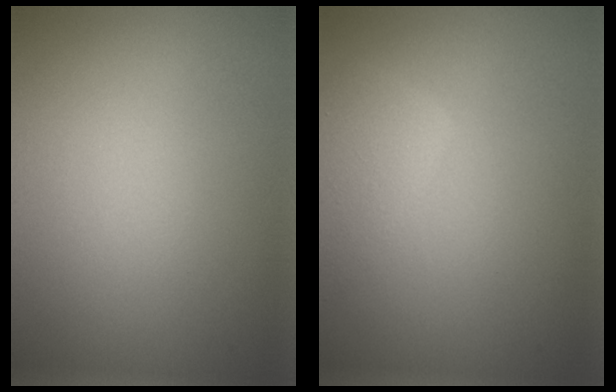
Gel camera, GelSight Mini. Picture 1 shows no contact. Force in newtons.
{"total": 2.9, "press": 2.9, "slide": 0.2}